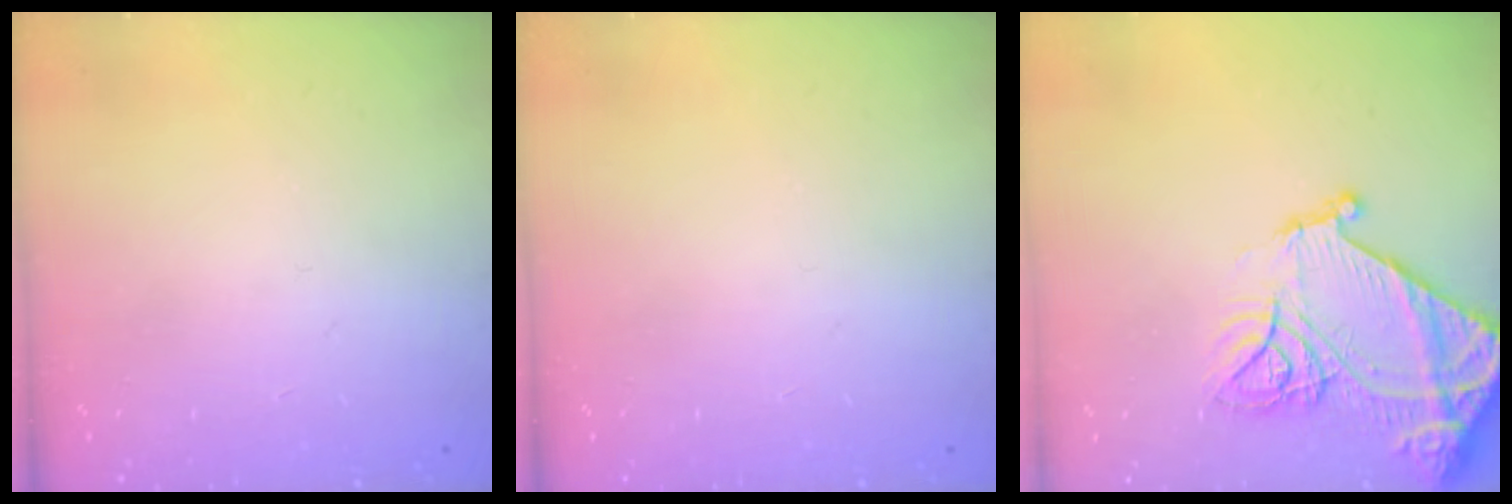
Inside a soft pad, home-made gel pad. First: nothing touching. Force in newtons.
{"total": 0.0}
{"total": 19.9, "press": 19.8, "slide": 2.1}